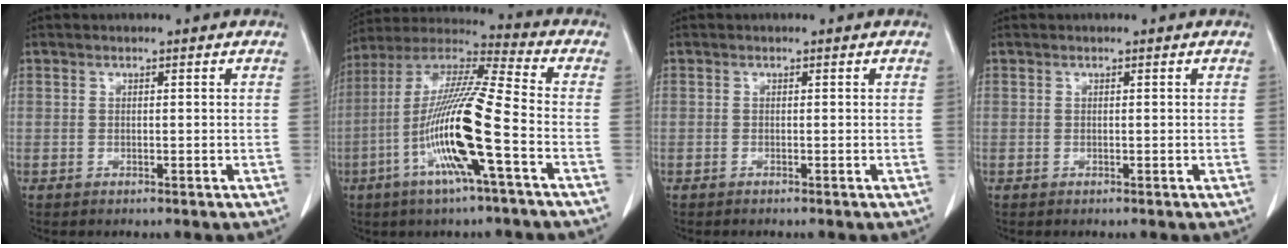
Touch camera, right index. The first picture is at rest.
{"total": 16.7, "force": [-5.3, -0.1, 15.9], "torque": [-0.320, -0.006, -0.108]}
{"total": 0.0}
{"total": 0.0}